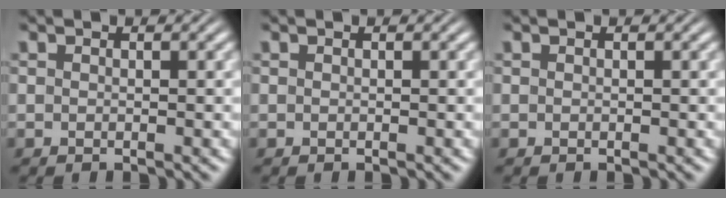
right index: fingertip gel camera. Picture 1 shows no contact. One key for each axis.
{"total": 0.0}
{"total": 0.0}